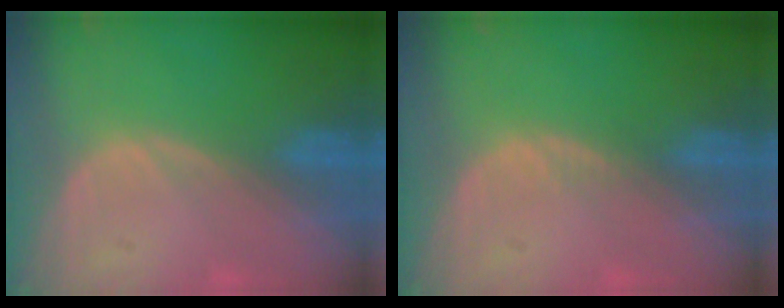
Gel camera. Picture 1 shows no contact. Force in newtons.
{"total": 0.5, "press": 0.5, "slide": 0.1}